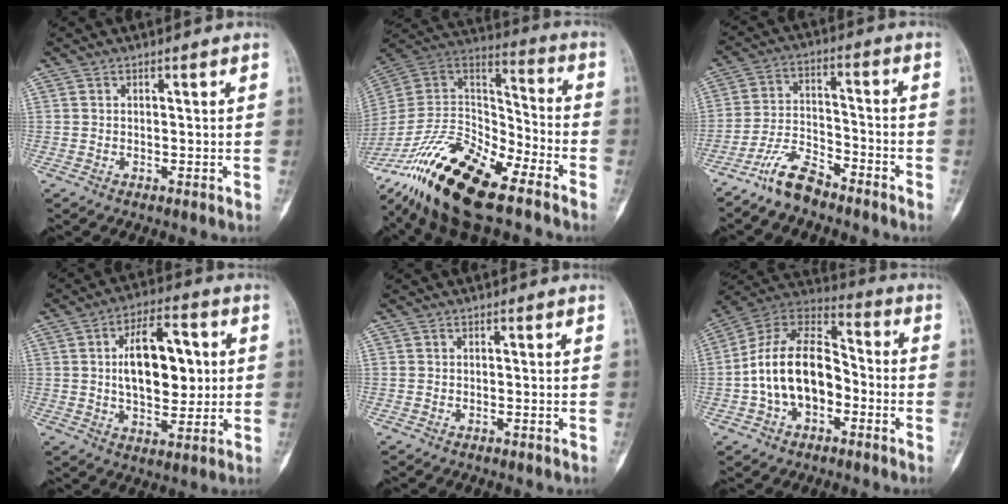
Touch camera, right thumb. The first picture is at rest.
{"total": 25.4, "force": [-16.7, 8.9, 16.9], "torque": [-0.338, 0.052, -0.304]}
{"total": 8.1, "force": [-6.8, 2.5, 3.7], "torque": [-0.073, 0.048, -0.136]}
{"total": 14.8, "force": [1.9, 7.9, 12.4], "torque": [-0.166, 0.003, 0.031]}
{"total": 0.0}
{"total": 17.2, "force": [-3.3, 10.8, 12.9], "torque": [-0.215, 0.050, -0.062]}